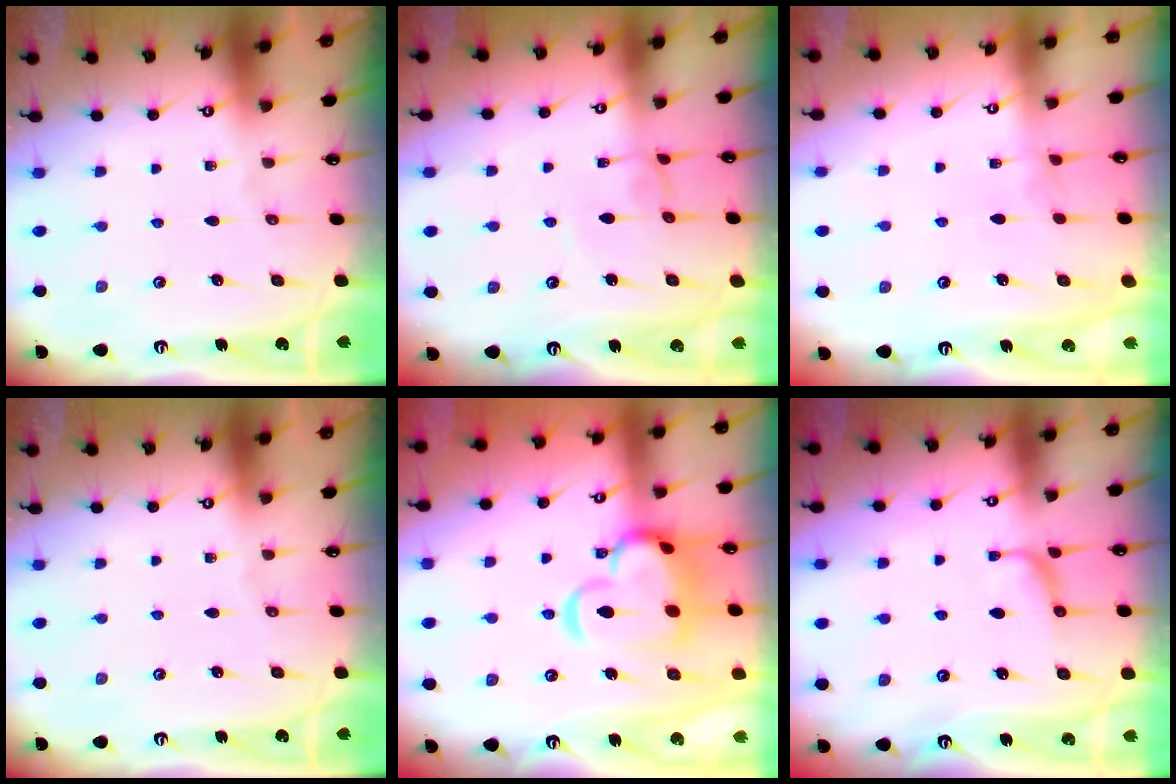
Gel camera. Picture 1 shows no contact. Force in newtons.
{"total": 1.0, "press": 0.9, "slide": 0.4}
{"total": 2.3, "press": 2.3, "slide": 0.4}
{"total": 0.0}
{"total": 11.4, "press": 11.2, "slide": 1.9}
{"total": 0.0}